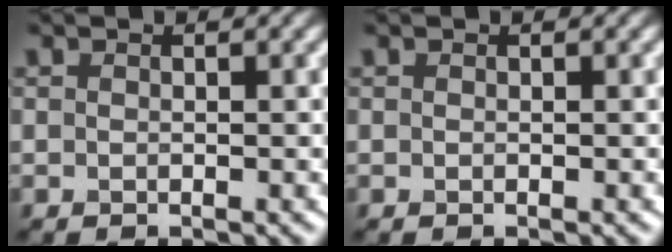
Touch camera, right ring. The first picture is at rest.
{"total": 0.0}